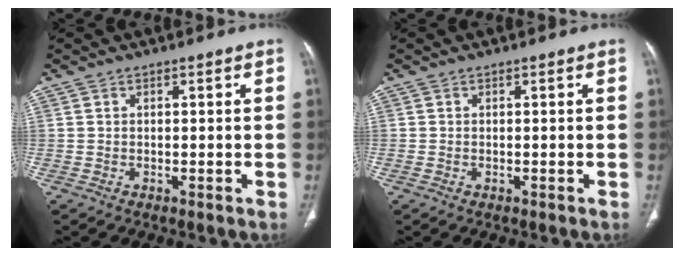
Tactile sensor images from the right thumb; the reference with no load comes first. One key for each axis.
{"total": 0.0}